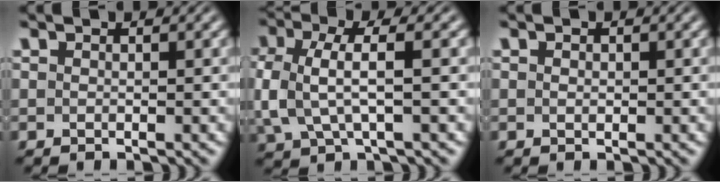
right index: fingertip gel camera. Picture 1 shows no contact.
{"total": 5.1, "force": [0.3, 3.0, 4.2], "torque": [-0.098, -0.007, 0.012]}
{"total": 0.0}